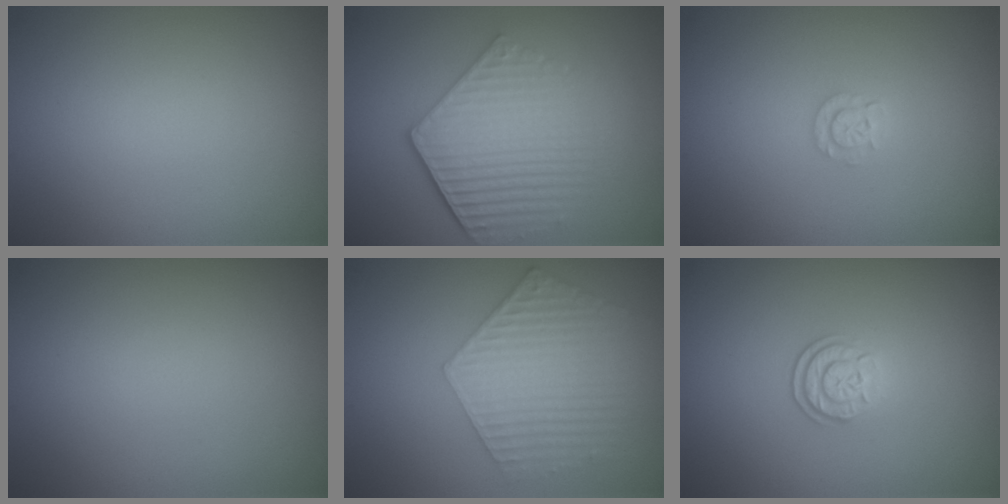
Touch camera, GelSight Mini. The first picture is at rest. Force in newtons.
{"total": 6.2, "press": 4.5, "slide": 4.2}
{"total": 1.3, "press": 1.3, "slide": 0.2}
{"total": 0.0}
{"total": 5.8, "press": 4.4, "slide": 3.8}
{"total": 2.3, "press": 1.9, "slide": 1.2}